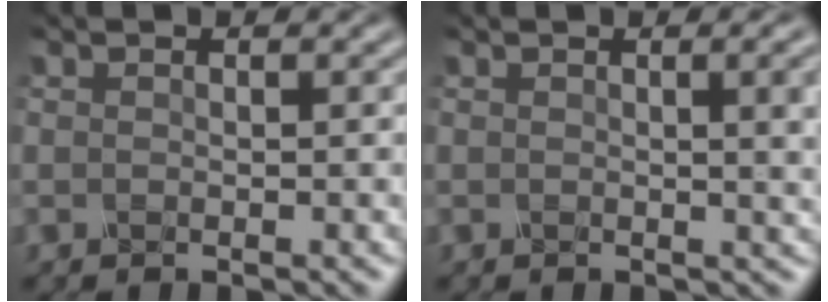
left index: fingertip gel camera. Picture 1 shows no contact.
{"total": 4.5, "force": [0.8, 1.8, 4.1], "torque": [-0.024, 0.014, 0.013]}